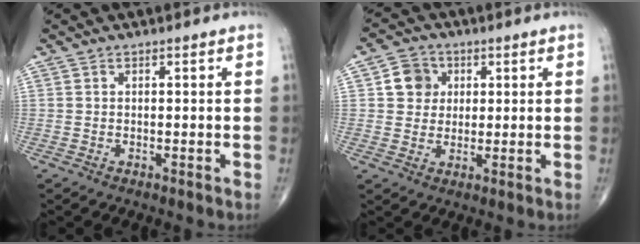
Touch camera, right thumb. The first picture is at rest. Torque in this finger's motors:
{"motor_torque": [-0.34, 0.53, 0.67, 0.24, 0.00]}